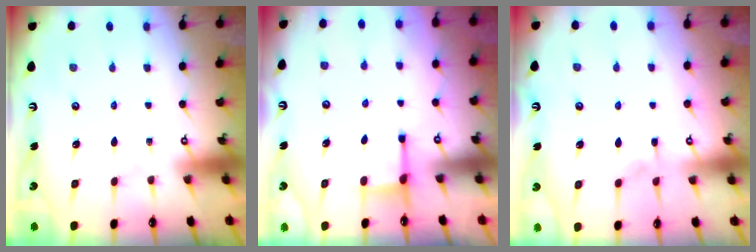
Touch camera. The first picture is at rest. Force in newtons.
{"total": 2.3, "press": 2.2, "slide": 0.6}
{"total": 2.6, "press": 2.5, "slide": 0.6}